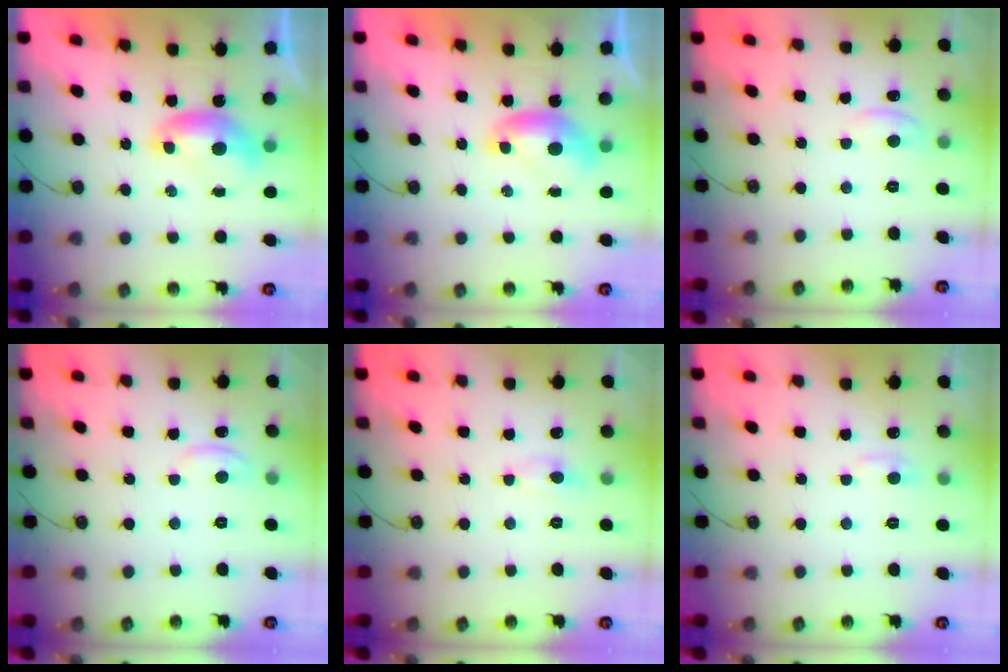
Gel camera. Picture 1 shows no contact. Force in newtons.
{"total": 0.0}
{"total": 0.0}
{"total": 1.9, "press": 1.9, "slide": 0.1}
{"total": 2.5, "press": 2.4, "slide": 0.5}
{"total": 0.9, "press": 0.5, "slide": 0.7}